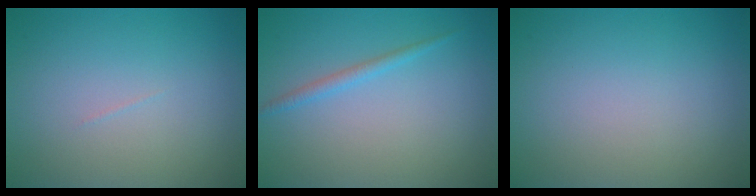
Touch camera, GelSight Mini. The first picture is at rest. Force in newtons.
{"total": 1.2, "press": 1.2, "slide": 0.1}
{"total": 0.0}